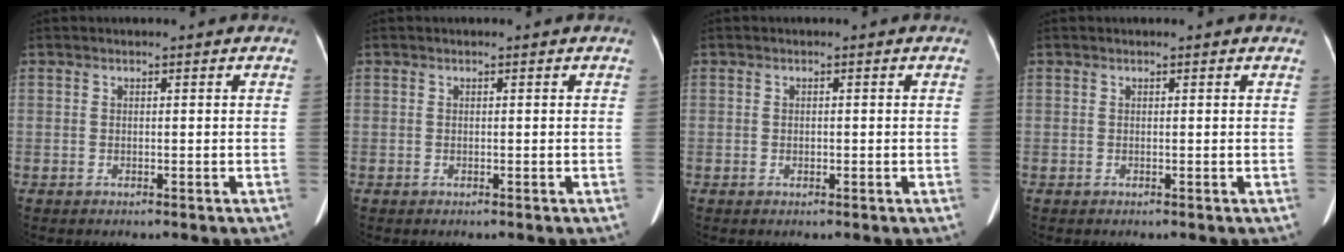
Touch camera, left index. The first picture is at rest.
{"total": 0.0}
{"total": 0.7, "force": [-0.2, 0.5, 0.4], "torque": [-0.009, 0.000, -0.003]}
{"total": 0.0}